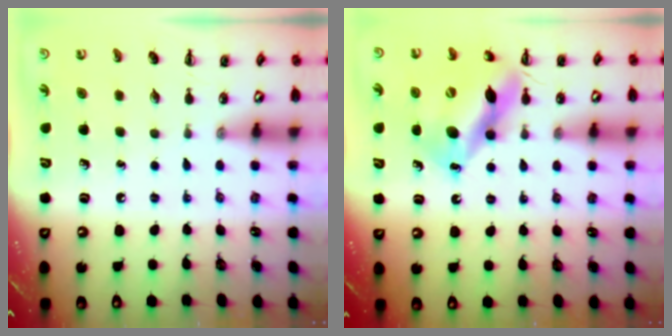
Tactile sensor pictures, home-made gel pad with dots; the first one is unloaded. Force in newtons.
{"total": 14.0, "press": 13.5, "slide": 3.9}